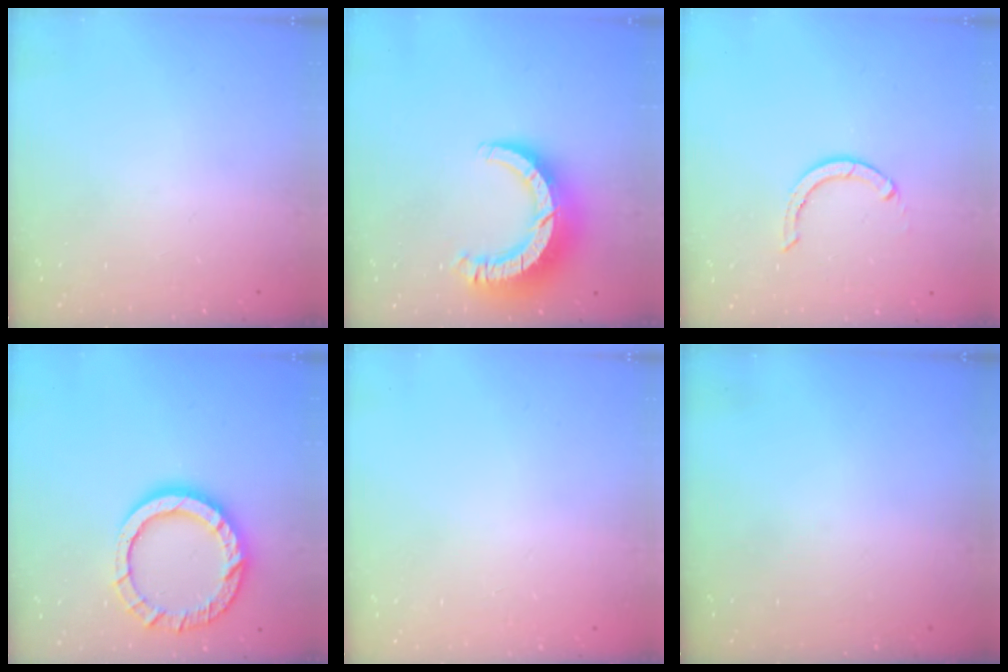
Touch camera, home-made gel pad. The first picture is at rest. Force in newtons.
{"total": 12.1, "press": 12.0, "slide": 1.2}
{"total": 2.9, "press": 2.9, "slide": 0.1}
{"total": 14.1, "press": 14.1, "slide": 1.3}
{"total": 2.4, "press": 2.4, "slide": 0.2}
{"total": 0.0}